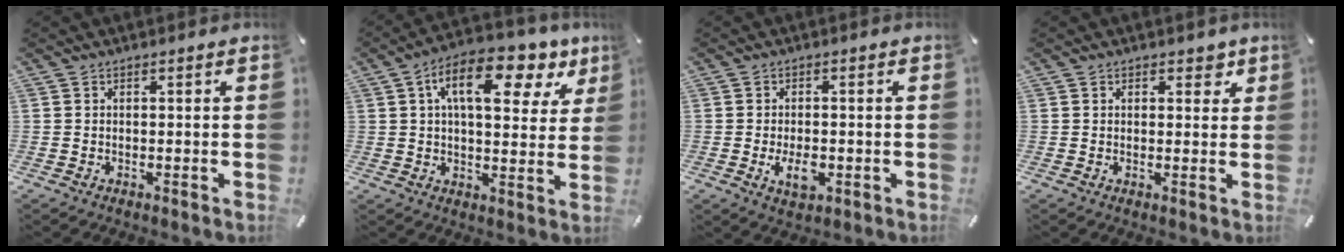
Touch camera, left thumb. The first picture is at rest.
{"total": 15.3, "force": [7.3, 7.2, 11.3], "torque": [-0.176, -0.027, 0.117]}
{"total": 5.1, "force": [-1.3, 2.9, 4.0], "torque": [-0.084, -0.005, -0.028]}
{"total": 2.8, "force": [1.5, 1.8, 1.5], "torque": [-0.001, -0.005, 0.018]}